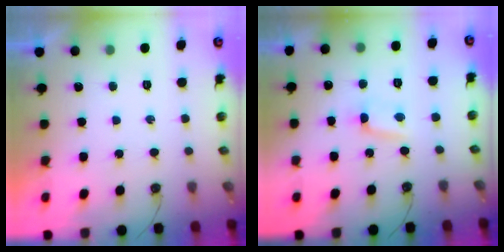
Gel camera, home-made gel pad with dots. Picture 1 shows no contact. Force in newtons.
{"total": 2.5, "press": 2.5, "slide": 0.3}